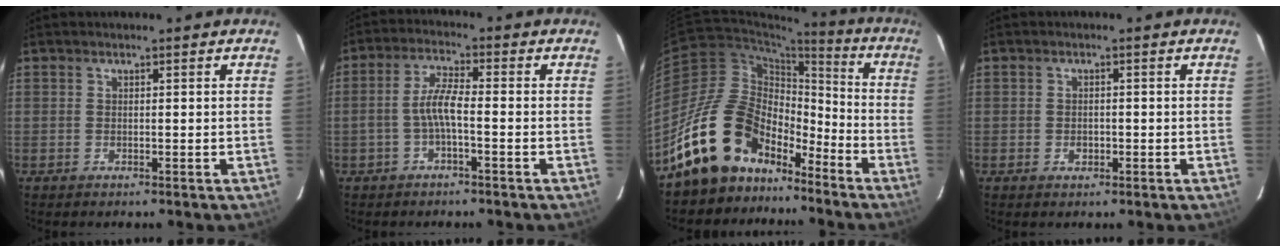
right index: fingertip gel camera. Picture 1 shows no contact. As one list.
[{"total": 4.5, "force": [-1.6, 0.8, 4.2], "torque": [-0.091, 0.012, -0.032]}, {"total": 17.9, "force": [-12.9, 10.2, 7.1], "torque": [-0.145, 0.027, -0.211]}, {"total": 1.6, "force": [-0.5, 1.3, 0.7], "torque": [-0.012, 0.003, -0.003]}]